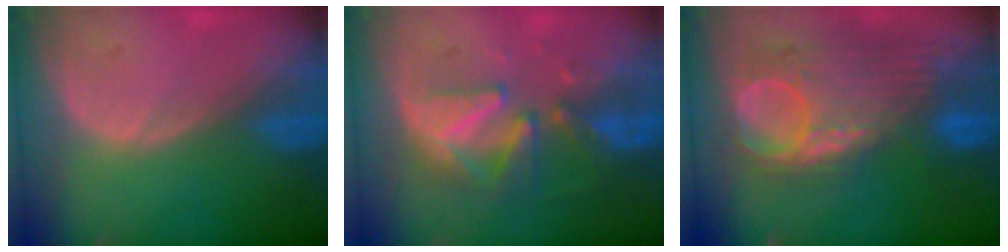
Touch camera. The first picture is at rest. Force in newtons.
{"total": 8.7, "press": 8.2, "slide": 3.0}
{"total": 11.4, "press": 10.5, "slide": 4.6}